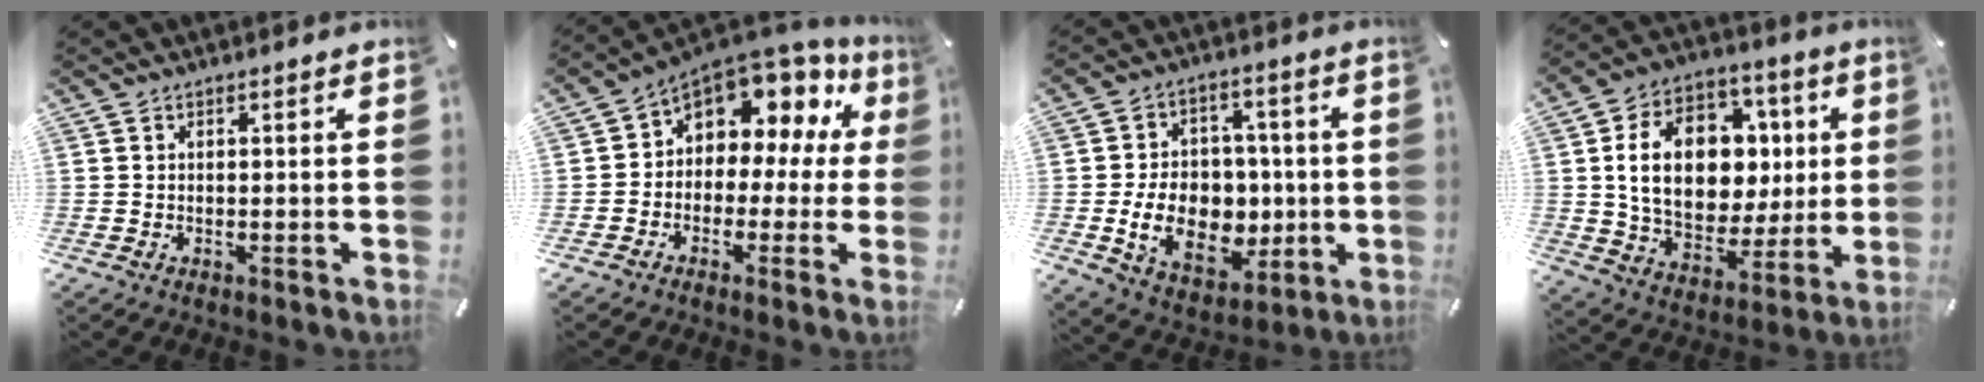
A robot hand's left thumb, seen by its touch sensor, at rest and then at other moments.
{"total": 8.4, "force": [4.5, 6.1, 3.6], "torque": [-0.064, -0.047, 0.078]}
{"total": 14.9, "force": [-2.4, 11.6, 9.1], "torque": [-0.168, 0.006, -0.033]}
{"total": 19.6, "force": [3.2, 14.7, 12.6], "torque": [-0.219, -0.004, 0.066]}